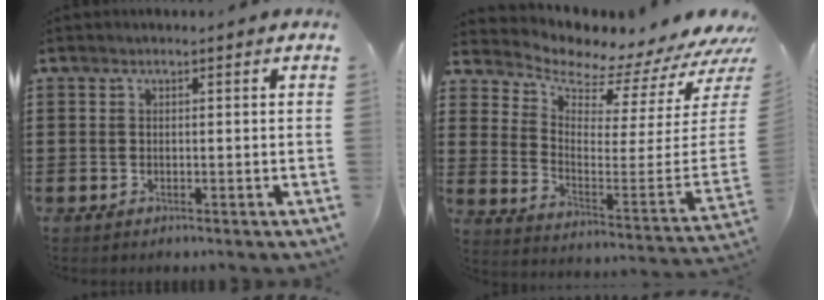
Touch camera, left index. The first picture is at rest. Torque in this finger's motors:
{"motor_torque": [0.27, -1.87, -0.07, -0.01]}